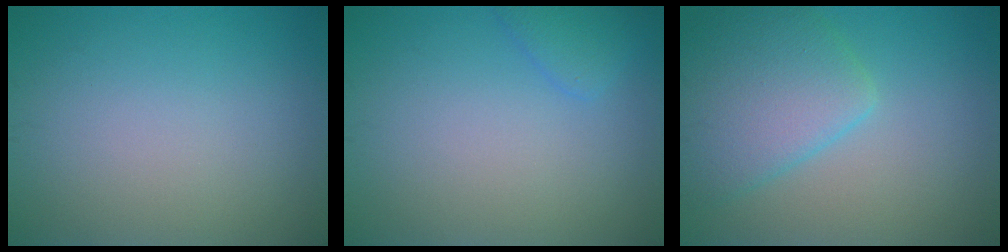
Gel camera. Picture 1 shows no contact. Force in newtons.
{"total": 1.6, "press": 1.6, "slide": 0.2}
{"total": 6.0, "press": 6.0, "slide": 0.2}